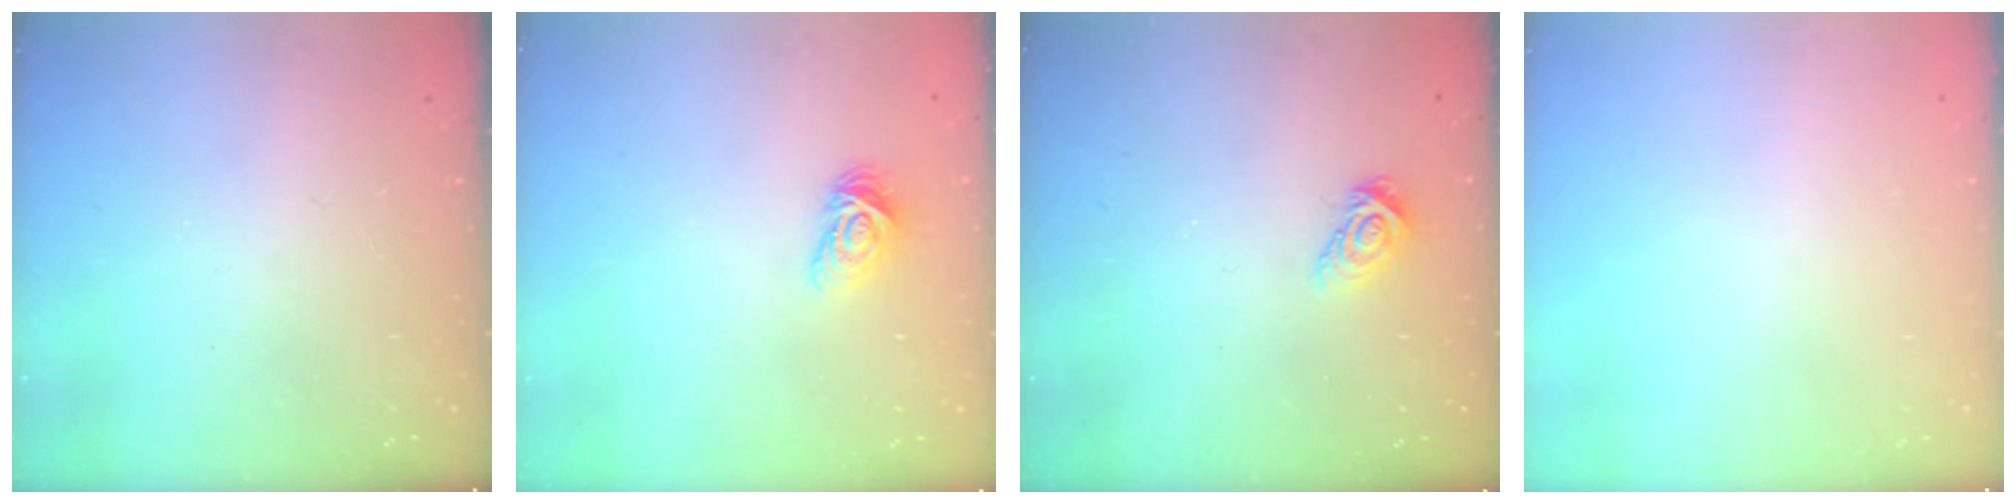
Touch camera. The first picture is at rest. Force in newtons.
{"total": 5.0, "press": 4.9, "slide": 0.7}
{"total": 6.2, "press": 6.2, "slide": 0.9}
{"total": 0.0}